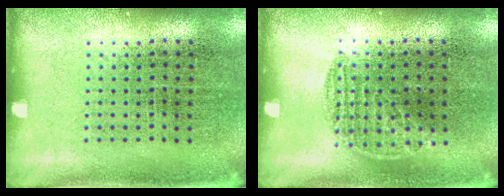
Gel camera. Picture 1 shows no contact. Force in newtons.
{"total": 0.7, "press": 0.6, "slide": 0.4}